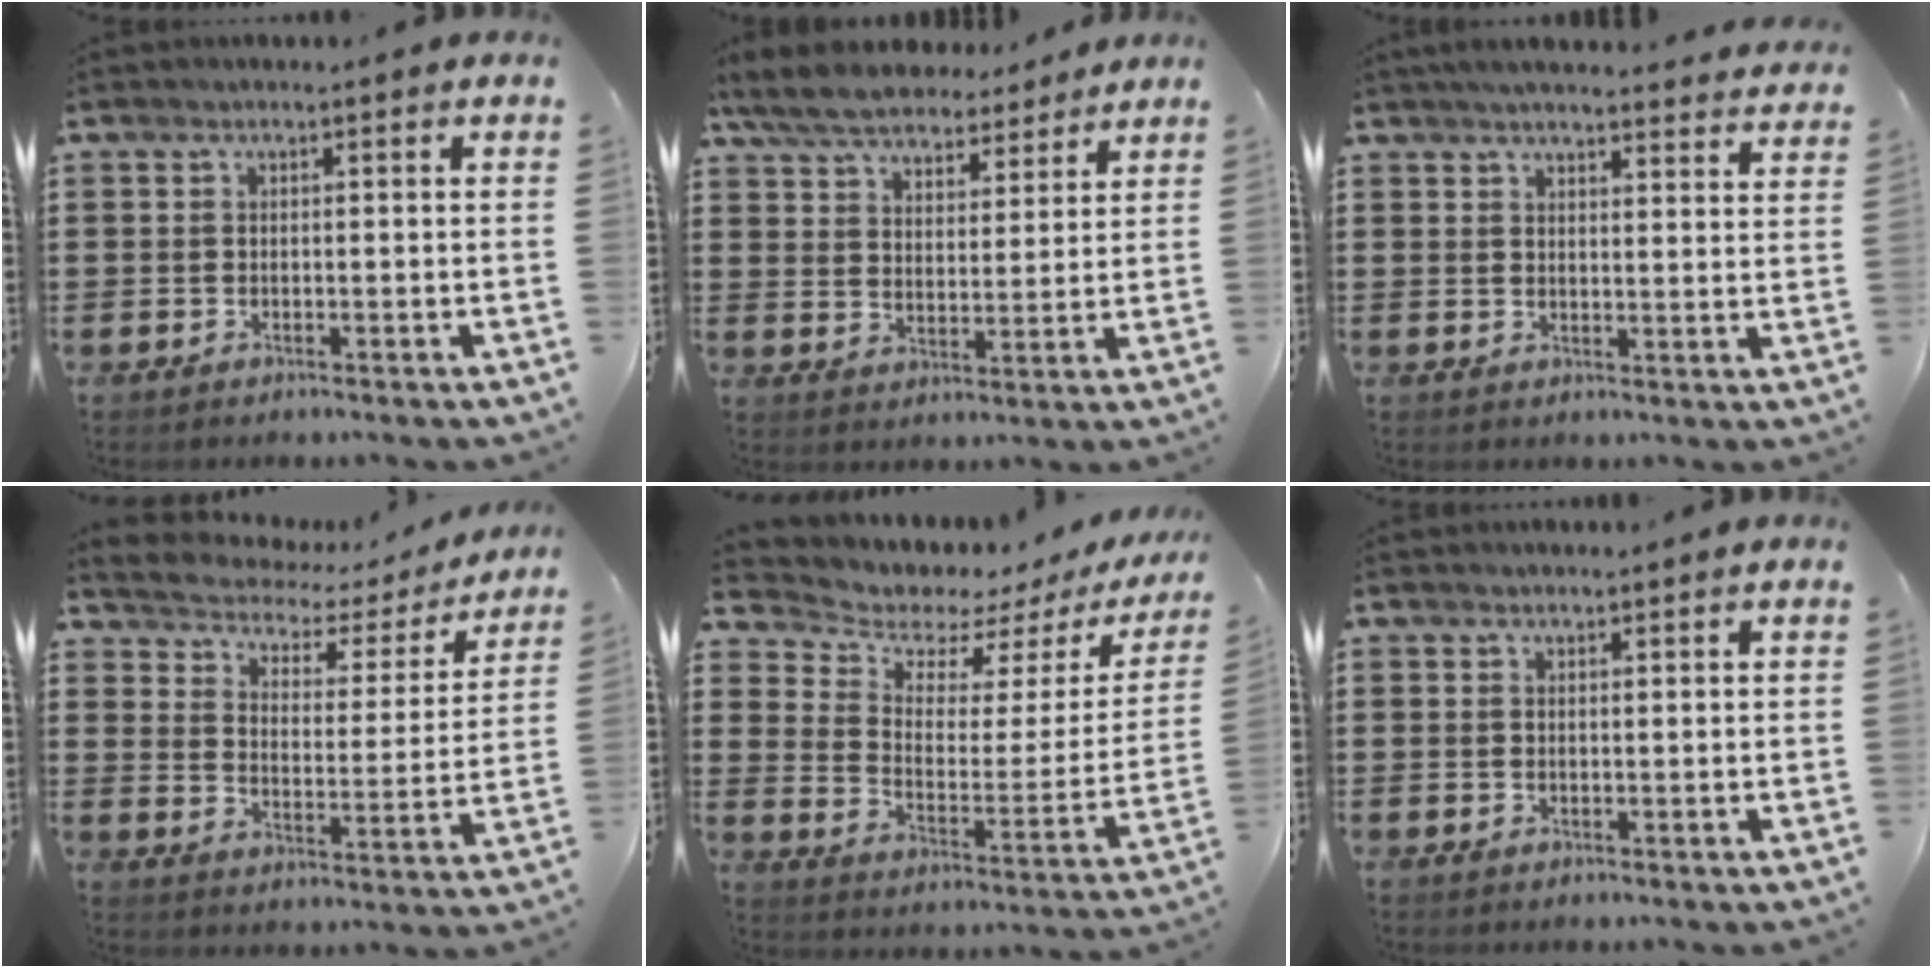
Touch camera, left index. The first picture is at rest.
{"total": 6.7, "force": [6.2, 1.6, 1.9], "torque": [-0.065, -0.025, 0.112]}
{"total": 4.2, "force": [4.1, -0.1, 1.0], "torque": [-0.033, -0.017, 0.074]}
{"total": 2.9, "force": [2.4, 1.5, 0.7], "torque": [-0.035, -0.020, 0.031]}
{"total": 4.7, "force": [4.2, 1.9, 0.5], "torque": [-0.034, -0.042, 0.067]}
{"total": 0.7, "force": [0.7, 0.1, 0.1], "torque": [-0.003, -0.001, 0.015]}